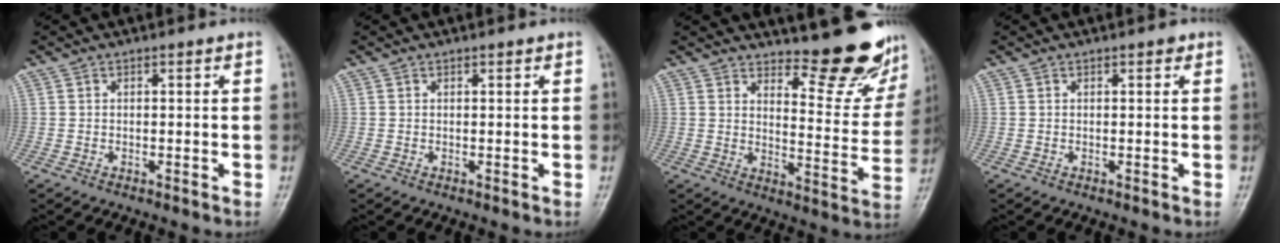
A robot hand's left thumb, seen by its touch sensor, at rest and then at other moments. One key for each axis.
{"total": 0.6, "fx": 0.3, "fy": 0.4, "fz": 0.2, "tx": 0.004, "ty": -0.001, "tz": 0.002}
{"total": 14.7, "fx": 12.8, "fy": 4.0, "fz": 6.1, "tx": -0.040, "ty": -0.127, "tz": 0.161}
{"total": 1.0, "fx": 0.5, "fy": 0.6, "fz": 0.6, "tx": 0.004, "ty": 0.000, "tz": 0.003}